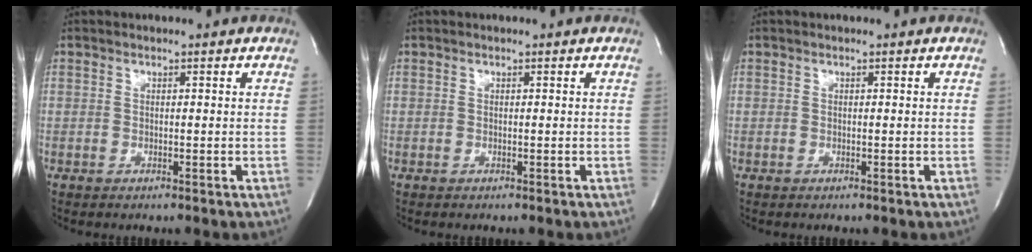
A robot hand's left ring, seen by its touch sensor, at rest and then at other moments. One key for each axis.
{"total": 0.0}
{"total": 0.0}